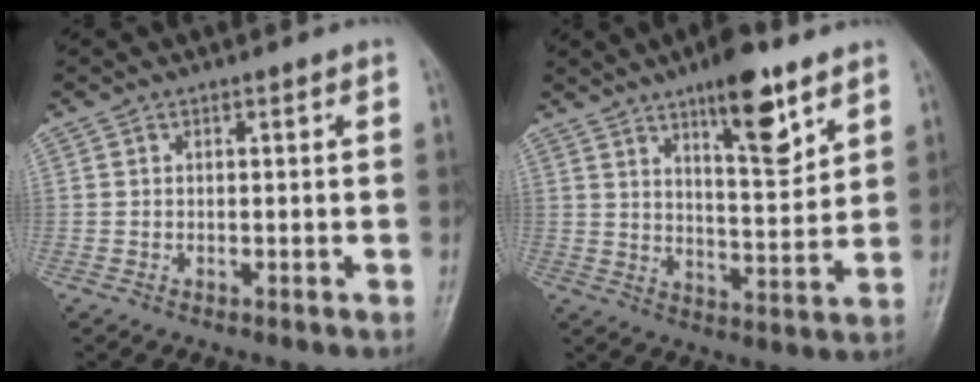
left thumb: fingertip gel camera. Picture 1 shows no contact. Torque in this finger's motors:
{"motor_torque": [1.76, 0.57, 1.55, -1.22, 0.36]}